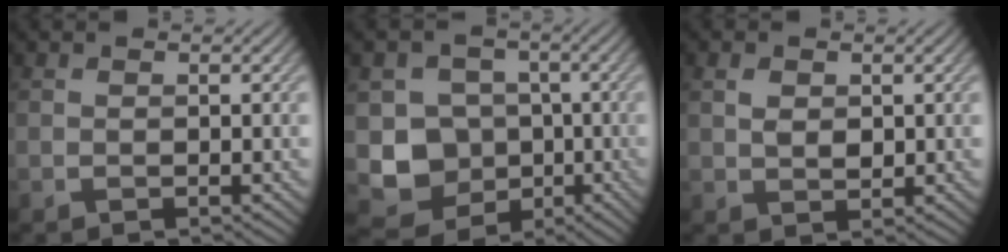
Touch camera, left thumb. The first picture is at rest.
{"total": 8.3, "force": [-1.9, 7.4, 3.3], "torque": [-0.074, -0.019, -0.051]}
{"total": 2.2, "force": [0.6, 1.5, 1.5], "torque": [-0.031, -0.001, 0.013]}